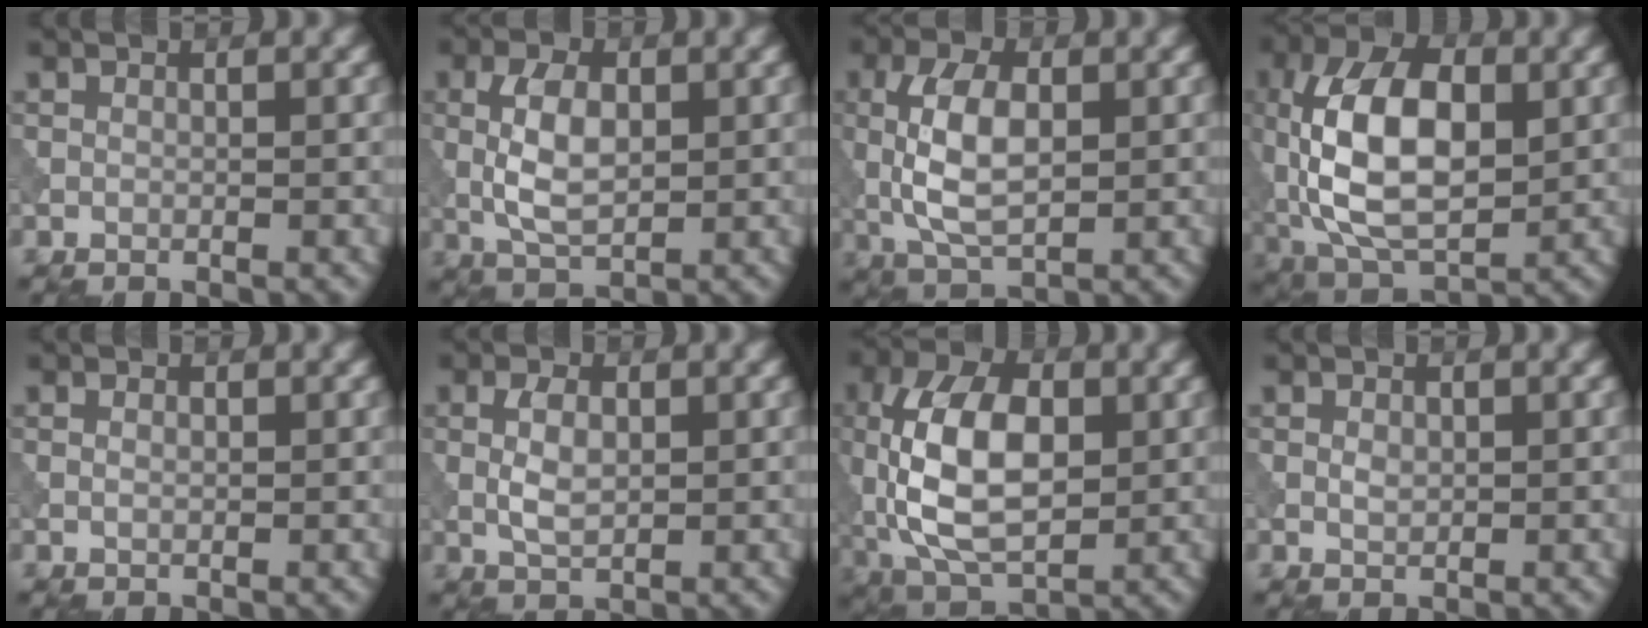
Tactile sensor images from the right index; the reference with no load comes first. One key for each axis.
{"total": 4.8, "fx": 0.3, "fy": 2.5, "fz": 4.1, "tx": -0.086, "ty": 0.004, "tz": 0.008}
{"total": 6.0, "fx": 0.2, "fy": 3.0, "fz": 5.2, "tx": -0.113, "ty": 0.004, "tz": 0.004}
{"total": 11.6, "fx": 0.5, "fy": 6.3, "fz": 9.7, "tx": -0.189, "ty": 0.006, "tz": 0.005}
{"total": 0.7, "fx": 0.1, "fy": 0.4, "fz": 0.6, "tx": -0.011, "ty": 0.001, "tz": 0.002}
{"total": 3.0, "fx": 0.3, "fy": 1.7, "fz": 2.5, "tx": -0.057, "ty": 0.000, "tz": 0.007}
{"total": 10.2, "fx": 0.2, "fy": 5.8, "fz": 8.4, "tx": -0.174, "ty": 0.006, "tz": 0.001}
{"total": 1.1, "fx": 0.1, "fy": 0.8, "fz": 0.8, "tx": -0.015, "ty": -0.001, "tz": 0.002}